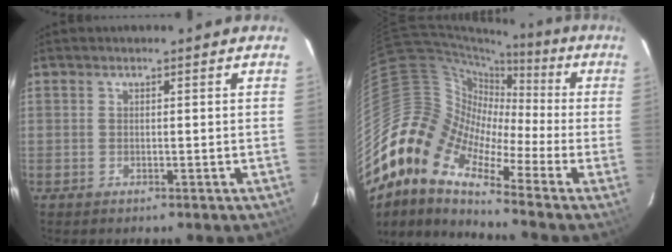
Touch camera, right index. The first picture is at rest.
{"total": 12.7, "force": [-6.8, 7.2, 8.0], "torque": [-0.131, 0.010, -0.159]}